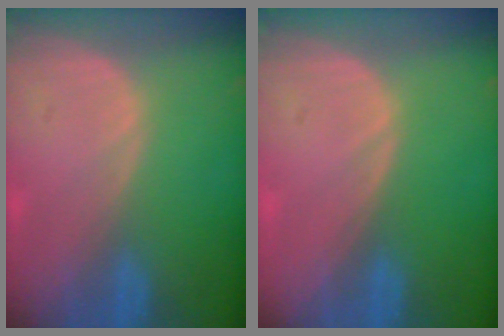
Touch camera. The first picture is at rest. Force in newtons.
{"total": 0.0}